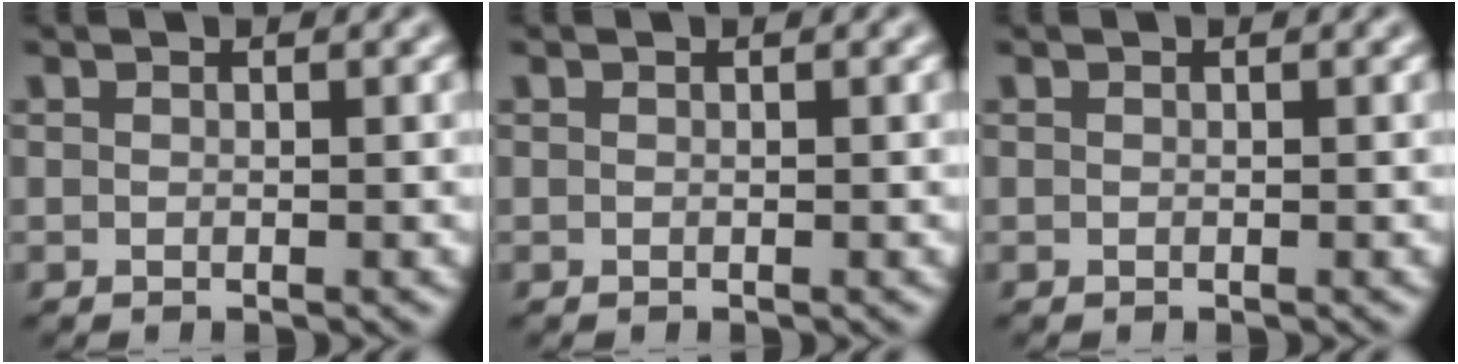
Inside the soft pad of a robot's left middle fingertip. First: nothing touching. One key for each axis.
{"total": 0.0}
{"total": 0.0}